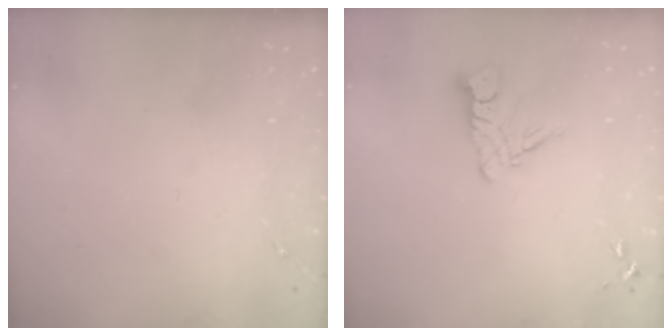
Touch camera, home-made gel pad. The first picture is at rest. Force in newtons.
{"total": 8.6, "press": 8.5, "slide": 0.9}